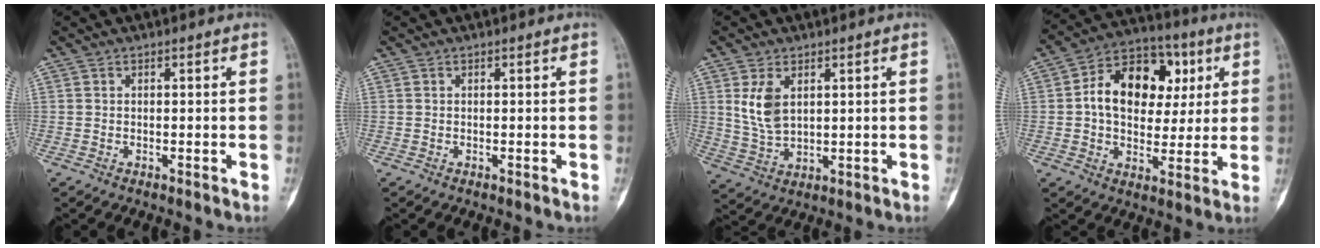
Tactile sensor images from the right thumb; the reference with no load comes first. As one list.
[{"total": 0.0}, {"total": 6.9, "force": [2.2, 4.1, 5.1], "torque": [-0.091, -0.009, 0.055]}, {"total": 16.6, "force": [3.1, 11.7, 11.3], "torque": [-0.135, 0.016, 0.043]}]